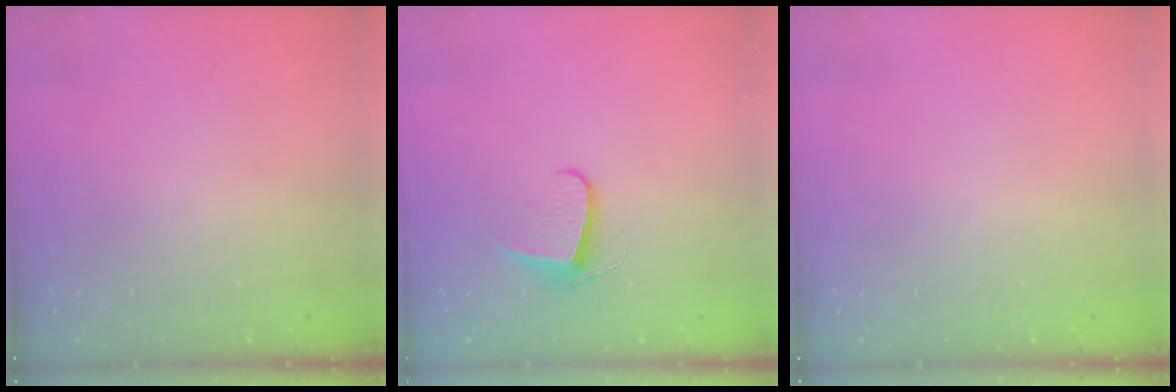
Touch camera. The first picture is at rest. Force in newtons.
{"total": 7.3, "press": 7.2, "slide": 0.6}
{"total": 0.5, "press": 0.5, "slide": 0.1}